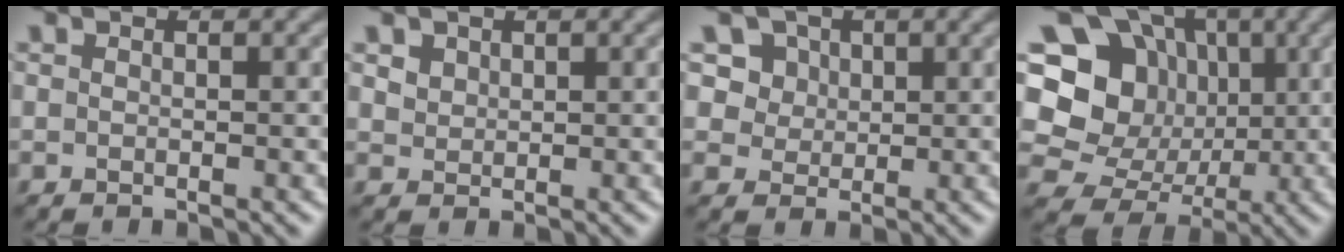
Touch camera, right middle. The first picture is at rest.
{"total": 1.6, "force": [1.1, 1.1, 0.5], "torque": [-0.014, -0.005, 0.029]}
{"total": 6.6, "force": [3.3, 5.0, 2.6], "torque": [-0.048, 0.004, 0.049]}
{"total": 15.8, "force": [2.3, 14.2, 6.5], "torque": [-0.172, 0.043, 0.023]}